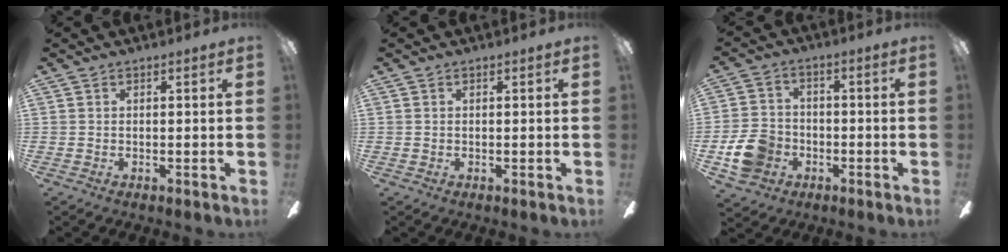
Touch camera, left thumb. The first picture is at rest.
{"total": 0.5, "force": [0.0, 0.5, 0.2], "torque": [-0.004, 0.005, -0.002]}
{"total": 10.4, "force": [-3.8, 8.3, 4.9], "torque": [-0.115, 0.031, -0.070]}